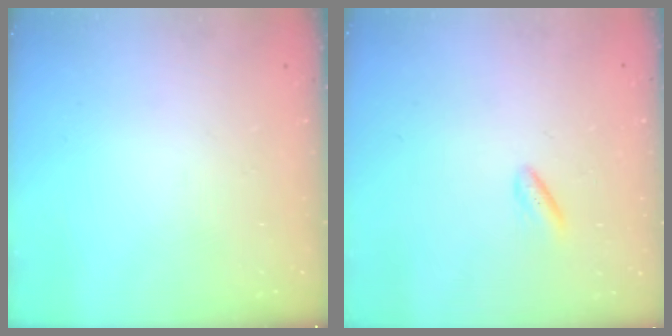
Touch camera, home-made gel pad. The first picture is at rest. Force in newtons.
{"total": 2.0, "press": 1.8, "slide": 1.0}